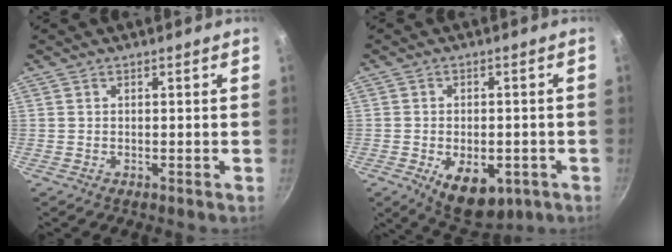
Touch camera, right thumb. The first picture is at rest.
{"total": 10.5, "force": [-3.7, 6.1, 7.7], "torque": [-0.084, 0.007, -0.037]}